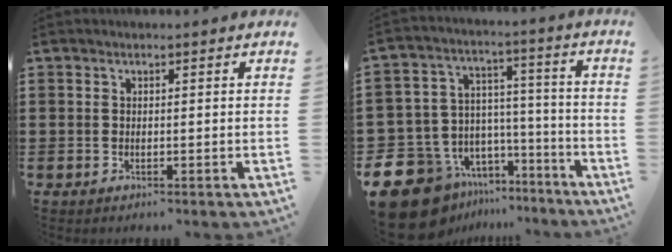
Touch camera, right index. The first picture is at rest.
{"total": 13.0, "force": [-10.1, 7.8, 2.4], "torque": [-0.088, 0.023, -0.187]}